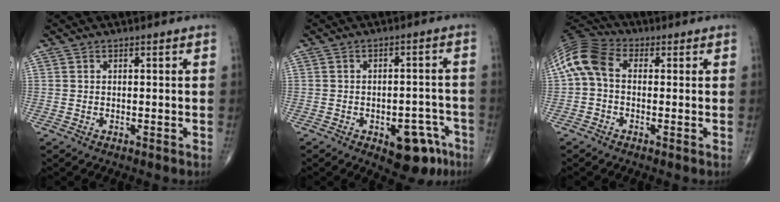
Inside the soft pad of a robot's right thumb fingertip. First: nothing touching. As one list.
[{"total": 9.6, "force": [-5.0, 4.9, 6.6], "torque": [-0.049, 0.035, -0.057]}, {"total": 9.4, "force": [0.5, 6.3, 7.0], "torque": [-0.142, 0.027, -0.005]}]